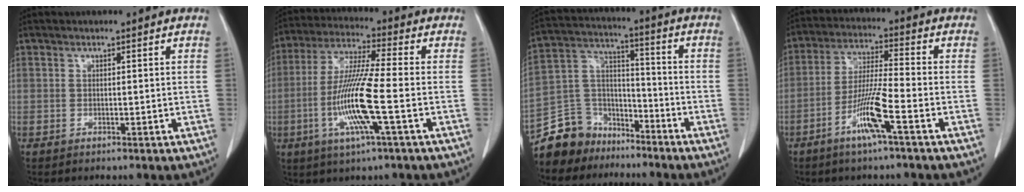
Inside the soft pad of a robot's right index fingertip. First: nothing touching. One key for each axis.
{"total": 12.7, "fx": -3.2, "fy": 0.1, "fz": 12.3, "tx": -0.252, "ty": -0.011, "tz": -0.069}
{"total": 10.6, "fx": -8.4, "fy": 6.4, "fz": 0.6, "tx": -0.021, "ty": 0.054, "tz": -0.154}
{"total": 8.9, "fx": -4.3, "fy": -0.2, "fz": 7.8, "tx": -0.154, "ty": -0.006, "tz": -0.086}